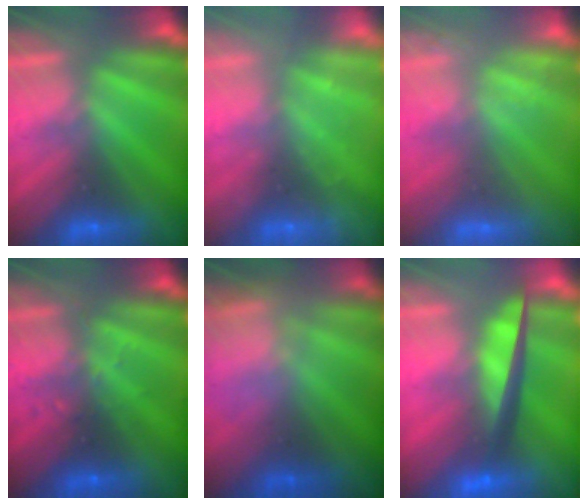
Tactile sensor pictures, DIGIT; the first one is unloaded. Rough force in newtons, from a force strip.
{"total": 2.3}
{"total": 2.0}
{"total": 2.8}
{"total": 7.4}
{"total": 7.5}